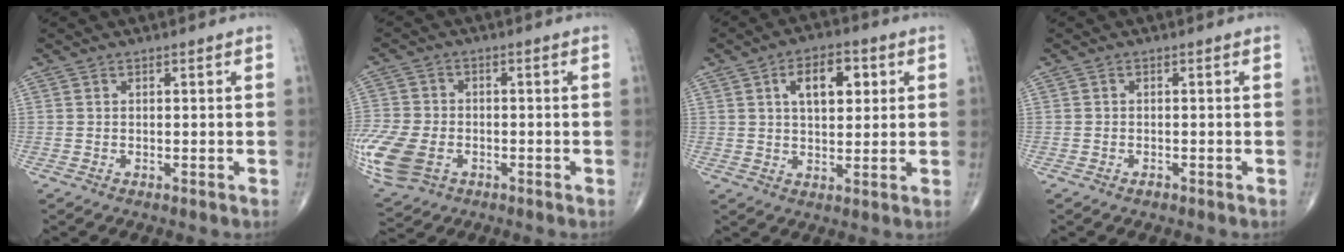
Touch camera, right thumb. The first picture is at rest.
{"total": 15.7, "force": [-5.2, 11.2, 9.7], "torque": [-0.261, -0.007, -0.090]}
{"total": 9.2, "force": [2.9, 4.9, 7.2], "torque": [-0.083, -0.001, 0.043]}
{"total": 0.8, "force": [-0.6, 0.5, 0.3], "torque": [-0.004, 0.001, -0.011]}